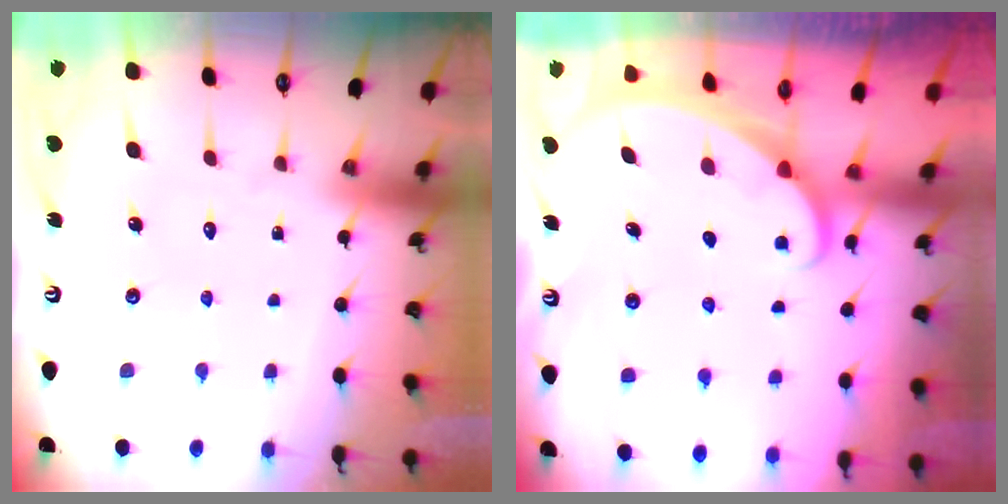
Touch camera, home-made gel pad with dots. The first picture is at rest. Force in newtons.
{"total": 1.8, "press": 1.8, "slide": 0.1}